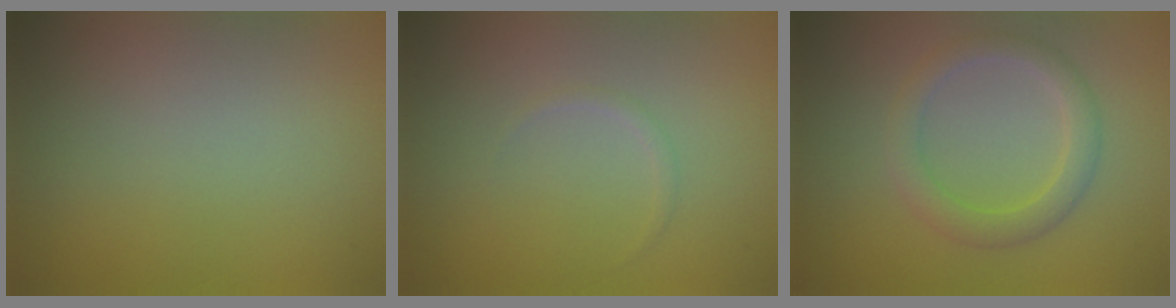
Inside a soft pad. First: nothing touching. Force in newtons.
{"total": 0.5, "press": 0.5, "slide": 0.0}
{"total": 2.9, "press": 2.8, "slide": 0.1}